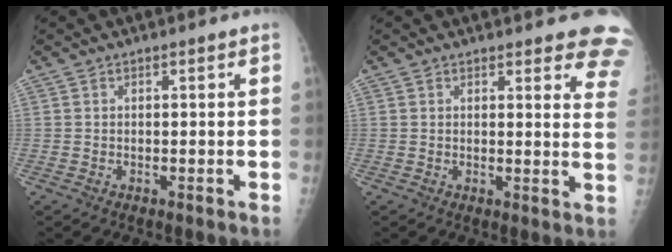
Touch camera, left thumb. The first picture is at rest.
{"total": 9.8, "force": [8.5, 2.7, 4.1], "torque": [0.000, -0.041, 0.067]}